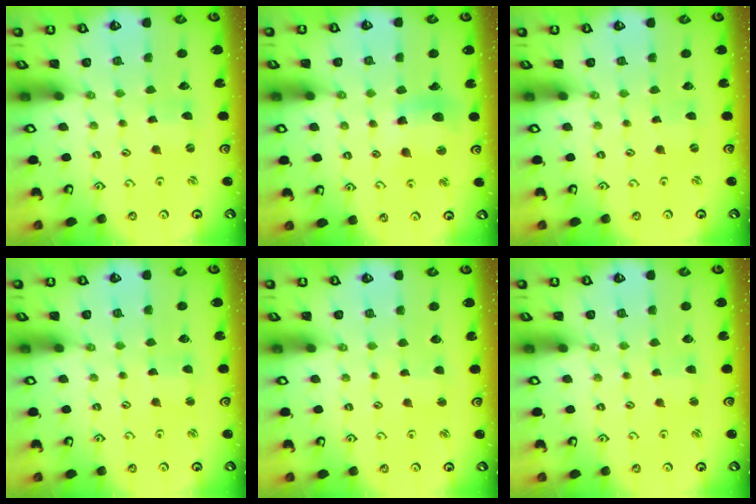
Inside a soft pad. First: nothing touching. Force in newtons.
{"total": 11.6, "press": 11.4, "slide": 2.2}
{"total": 0.0}
{"total": 0.7, "press": 0.7, "slide": 0.1}
{"total": 1.8, "press": 1.8, "slide": 0.2}
{"total": 1.8, "press": 1.8, "slide": 0.3}